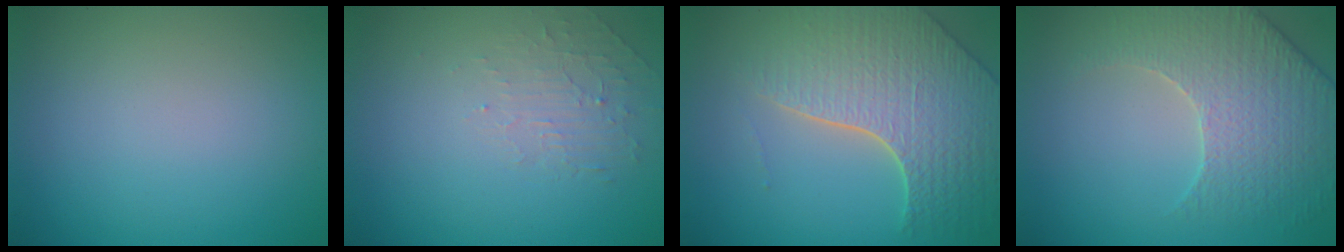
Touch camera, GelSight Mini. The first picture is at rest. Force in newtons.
{"total": 1.8, "press": 0.5, "slide": 1.7}
{"total": 7.6, "press": 5.8, "slide": 4.9}
{"total": 4.4, "press": 4.3, "slide": 1.1}